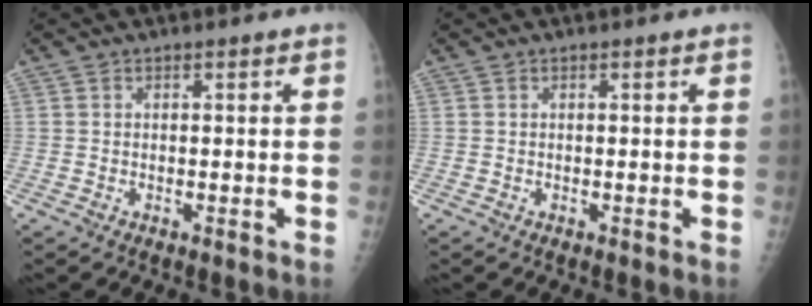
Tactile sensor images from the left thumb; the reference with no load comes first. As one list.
[{"total": 0.0}]